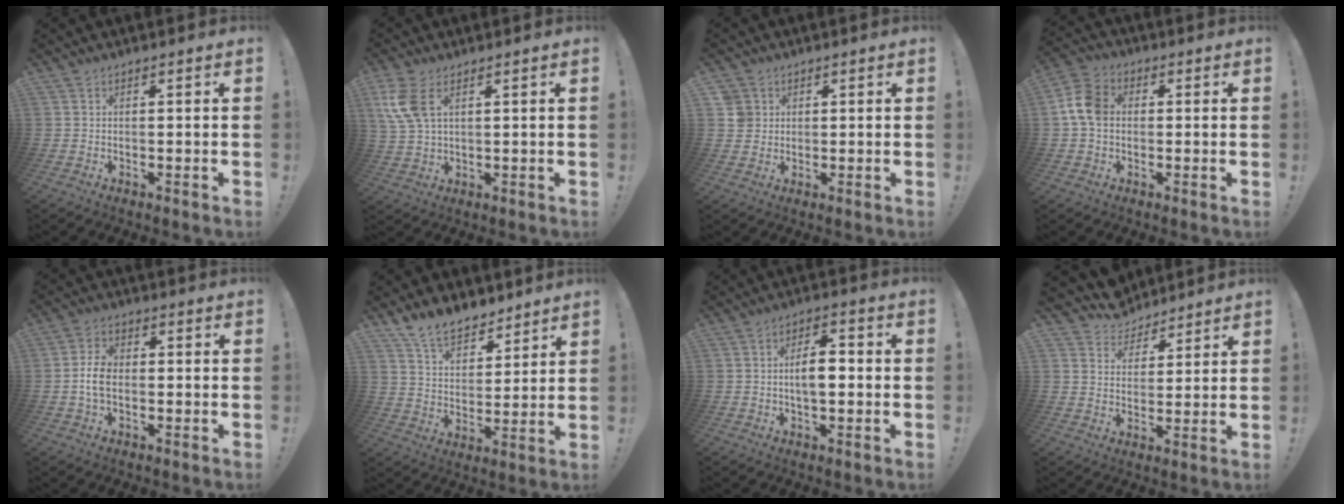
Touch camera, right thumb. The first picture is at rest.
{"total": 9.1, "force": [3.9, 4.6, 6.8], "torque": [-0.145, -0.009, 0.074]}
{"total": 4.1, "force": [1.4, 3.8, 0.7], "torque": [-0.012, 0.001, 0.029]}
{"total": 9.5, "force": [0.6, 7.0, 6.4], "torque": [-0.120, 0.014, 0.015]}
{"total": 6.7, "force": [-0.9, 4.1, 5.2], "torque": [-0.098, 0.006, -0.016]}
{"total": 10.8, "force": [8.8, 5.3, 3.2], "torque": [-0.062, -0.063, 0.172]}
{"total": 7.3, "force": [-0.8, 3.7, 6.2], "torque": [-0.107, 0.005, -0.022]}
{"total": 7.4, "force": [6.2, 4.0, 0.2], "torque": [-0.011, -0.054, 0.122]}